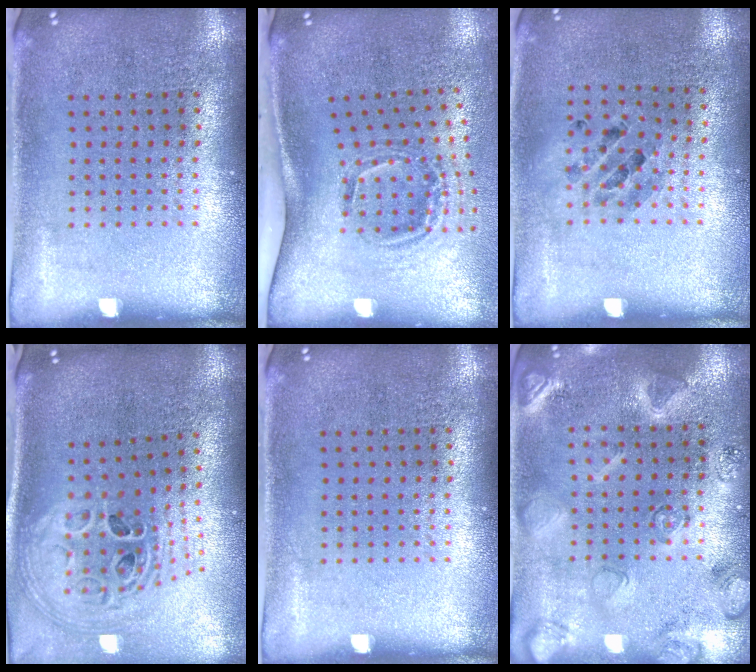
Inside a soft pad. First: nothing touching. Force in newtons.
{"total": 2.0, "press": 1.2, "slide": 1.6}
{"total": 0.9, "press": 0.9, "slide": 0.1}
{"total": 2.2, "press": 1.6, "slide": 1.5}
{"total": 0.0}
{"total": 2.5, "press": 2.5, "slide": 0.1}